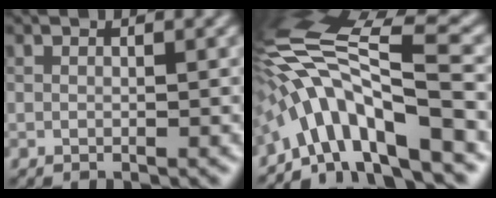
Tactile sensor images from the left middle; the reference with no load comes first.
{"total": 10.9, "force": [-5.7, 1.9, 9.1], "torque": [-0.162, 0.032, -0.088]}